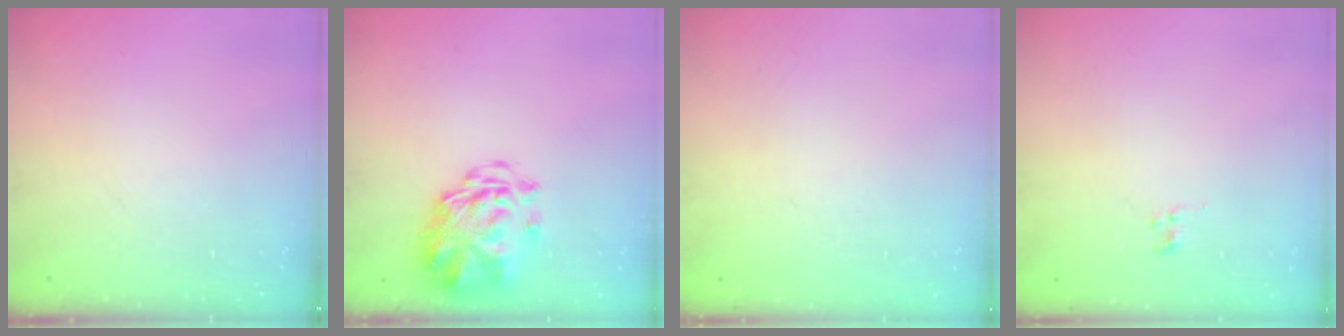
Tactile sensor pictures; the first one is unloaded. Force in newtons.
{"total": 4.3, "press": 3.8, "slide": 2.1}
{"total": 1.8, "press": 1.8, "slide": 0.2}
{"total": 0.7, "press": 0.4, "slide": 0.6}